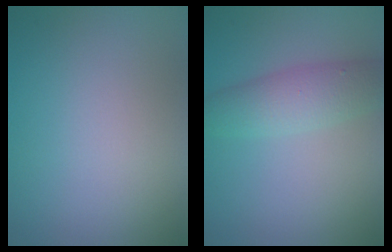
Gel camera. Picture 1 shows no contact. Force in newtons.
{"total": 3.8, "press": 3.8, "slide": 0.1}